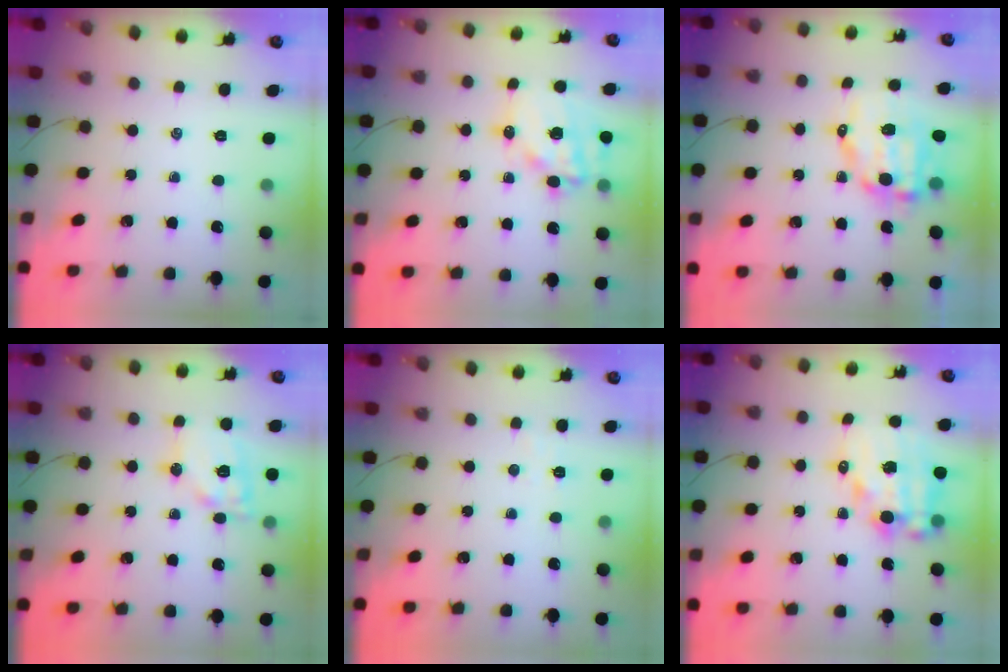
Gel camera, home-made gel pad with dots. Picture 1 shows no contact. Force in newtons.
{"total": 14.1, "press": 13.8, "slide": 3.3}
{"total": 10.4, "press": 10.1, "slide": 2.2}
{"total": 14.5, "press": 14.3, "slide": 2.1}
{"total": 2.4, "press": 2.3, "slide": 0.6}
{"total": 13.9, "press": 13.5, "slide": 3.0}